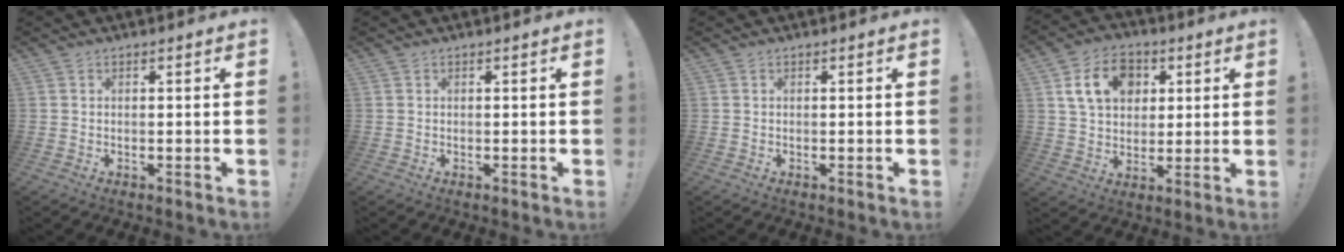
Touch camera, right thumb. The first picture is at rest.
{"total": 0.0}
{"total": 0.0}
{"total": 14.6, "force": [5.2, 10.9, 8.1], "torque": [-0.125, -0.003, 0.102]}